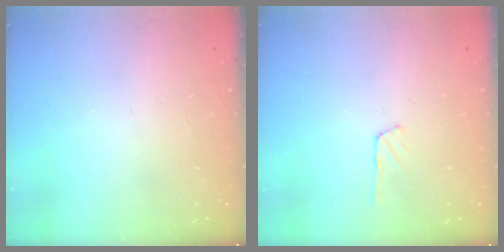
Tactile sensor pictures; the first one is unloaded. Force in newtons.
{"total": 4.0, "press": 3.9, "slide": 0.4}